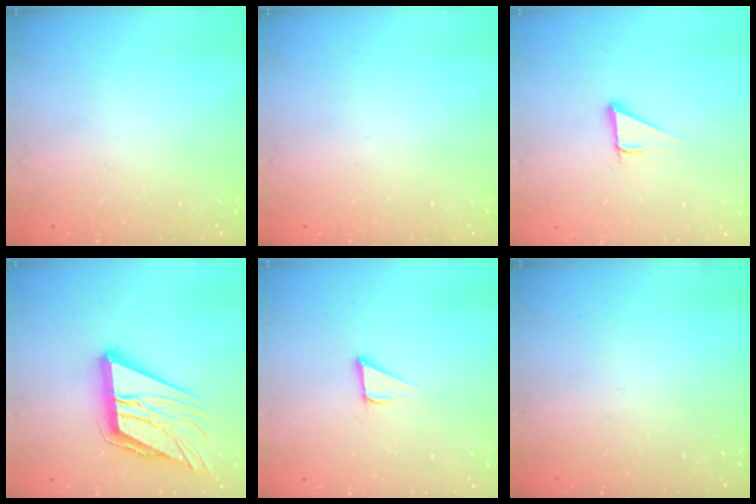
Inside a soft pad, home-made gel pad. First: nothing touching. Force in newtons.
{"total": 0.0}
{"total": 2.9, "press": 2.9, "slide": 0.1}
{"total": 17.3, "press": 17.1, "slide": 2.7}
{"total": 2.1, "press": 2.1, "slide": 0.1}
{"total": 0.0}